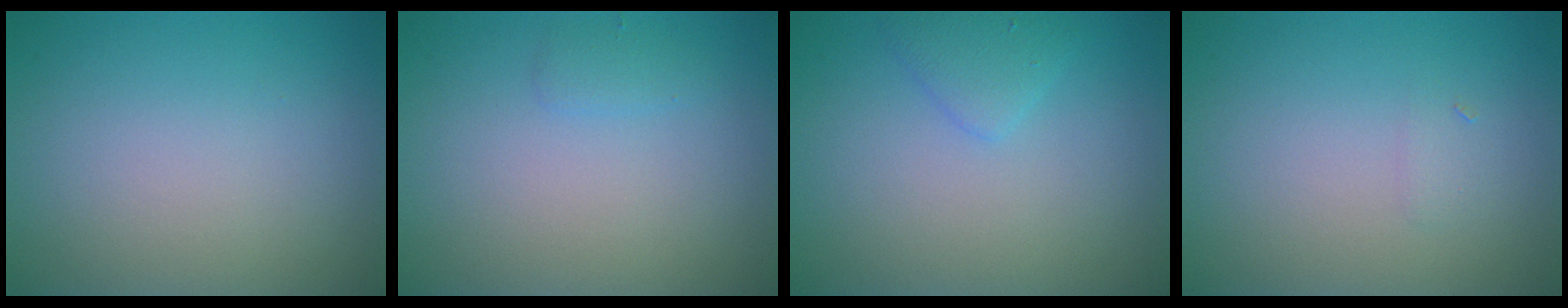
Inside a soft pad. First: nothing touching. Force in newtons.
{"total": 0.9, "press": 0.9, "slide": 0.0}
{"total": 1.7, "press": 1.7, "slide": 0.1}
{"total": 0.6, "press": 0.6, "slide": 0.0}